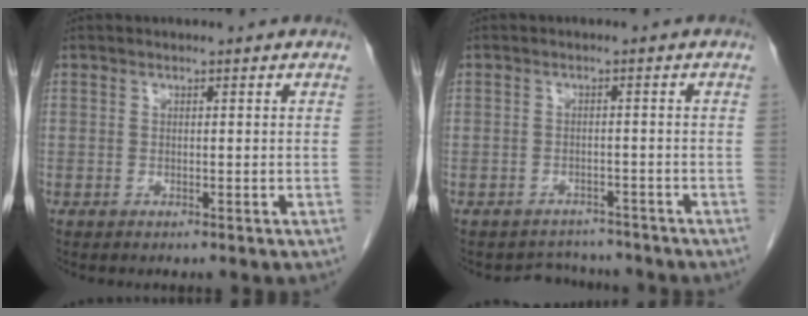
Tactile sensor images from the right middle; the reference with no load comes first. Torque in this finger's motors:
{"motor_torque": [-0.29, -0.30, -0.27, -0.06]}